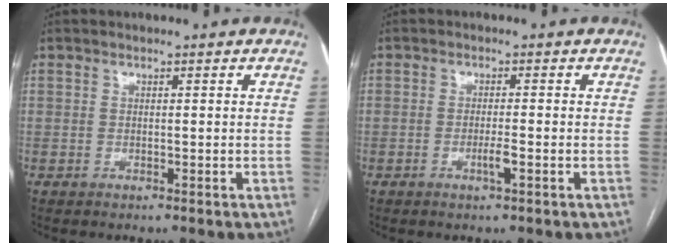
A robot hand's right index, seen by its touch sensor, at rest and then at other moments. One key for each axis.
{"total": 2.0, "fx": -0.8, "fy": 0.0, "fz": 1.9, "tx": -0.038, "ty": -0.002, "tz": -0.012}